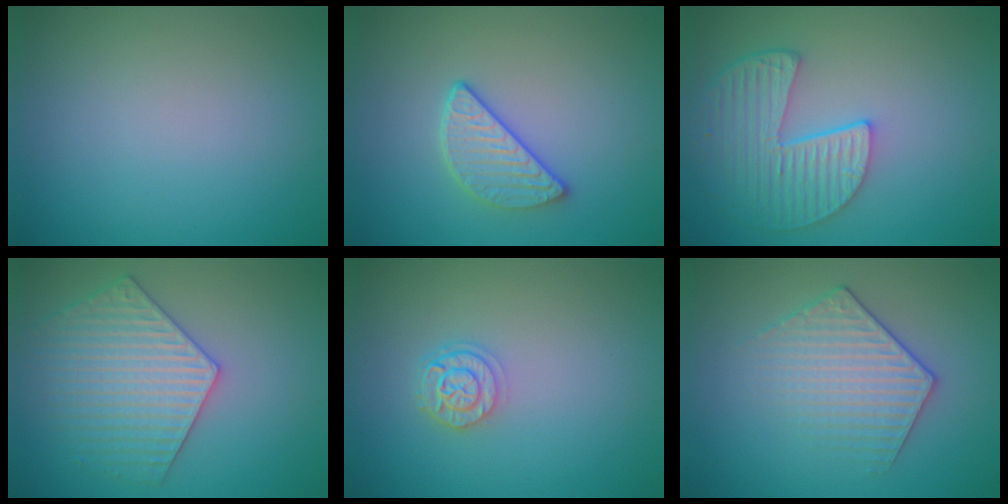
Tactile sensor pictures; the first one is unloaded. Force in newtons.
{"total": 3.0, "press": 2.6, "slide": 1.5}
{"total": 5.4, "press": 4.4, "slide": 3.2}
{"total": 4.7, "press": 4.5, "slide": 1.3}
{"total": 2.4, "press": 2.0, "slide": 1.3}
{"total": 3.6, "press": 3.2, "slide": 1.6}